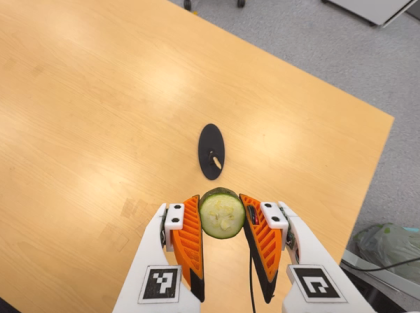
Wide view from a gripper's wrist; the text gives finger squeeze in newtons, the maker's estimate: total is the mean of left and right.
{"total": 11.3, "left": 11.8, "right": 10.8}